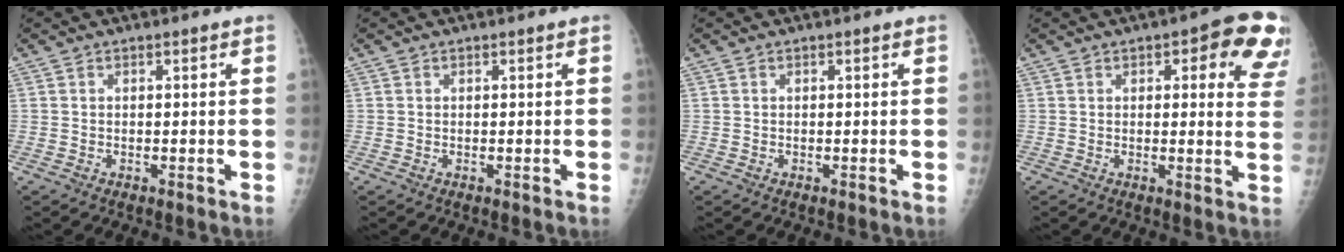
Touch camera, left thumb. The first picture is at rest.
{"total": 0.0}
{"total": 0.0}
{"total": 12.5, "force": [6.2, 4.8, 9.8], "torque": [-0.069, -0.021, 0.055]}